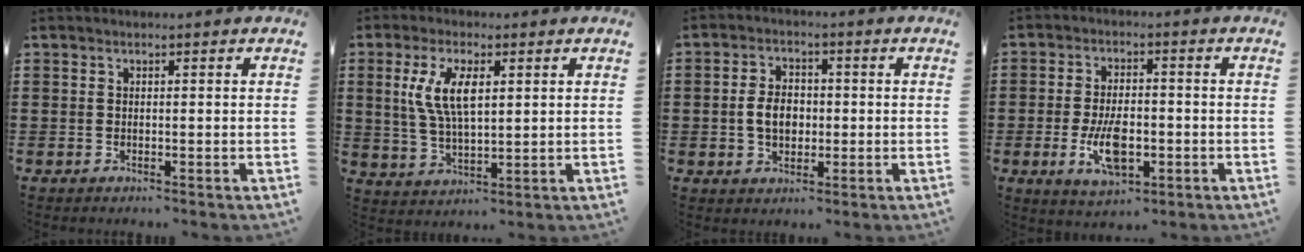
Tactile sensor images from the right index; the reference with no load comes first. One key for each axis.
{"total": 7.3, "fx": 2.2, "fy": 2.8, "fz": 6.3, "tx": -0.137, "ty": 0.005, "tz": 0.036}
{"total": 4.4, "fx": -0.3, "fy": 2.9, "fz": 3.3, "tx": -0.065, "ty": 0.004, "tz": -0.011}
{"total": 8.9, "fx": -2.4, "fy": 4.5, "fz": 7.2, "tx": -0.137, "ty": -0.008, "tz": -0.047}